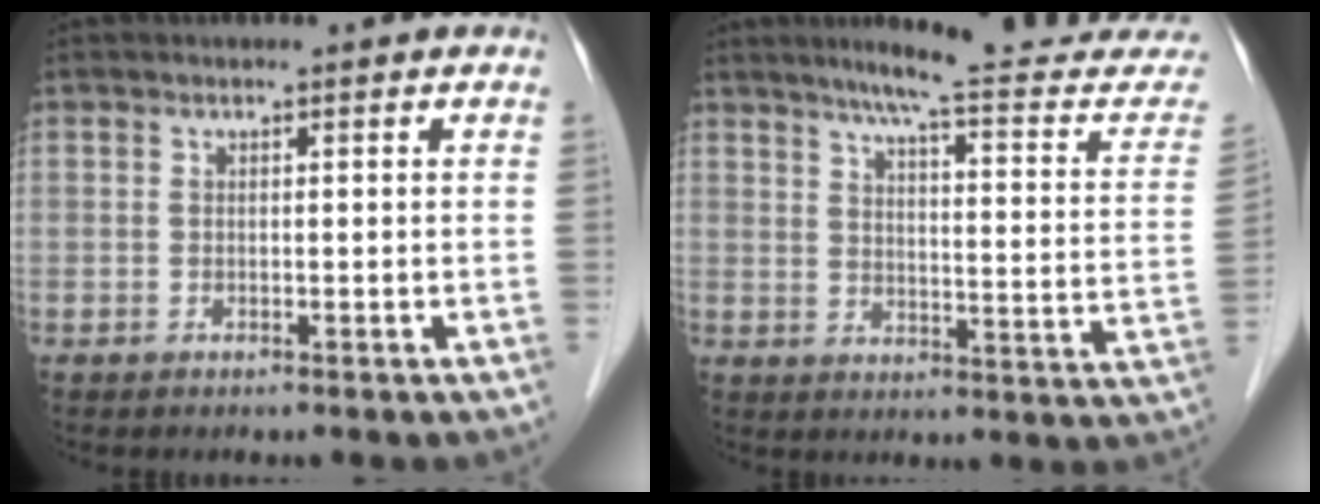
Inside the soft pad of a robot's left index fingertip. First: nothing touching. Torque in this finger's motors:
{"motor_torque": [-0.20, -0.24, 0.04, 0.04]}